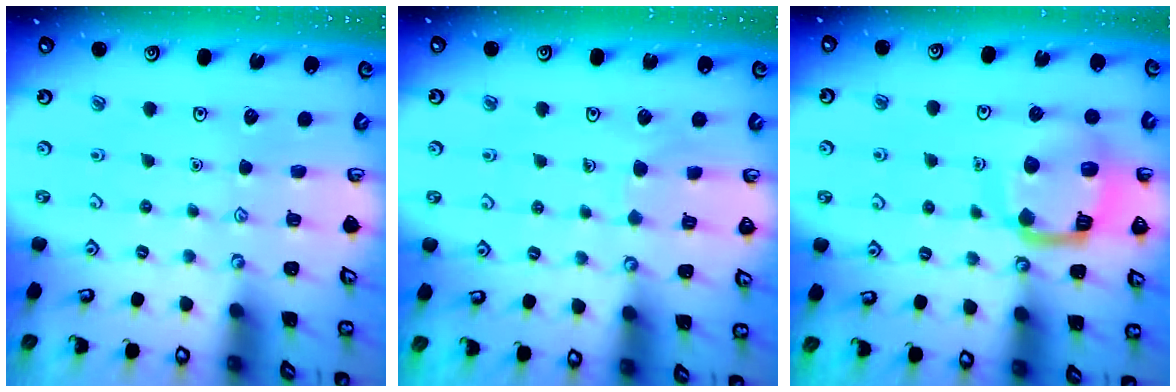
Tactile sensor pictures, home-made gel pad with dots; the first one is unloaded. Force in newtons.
{"total": 5.7, "press": 5.7, "slide": 0.5}
{"total": 15.5, "press": 15.4, "slide": 1.7}